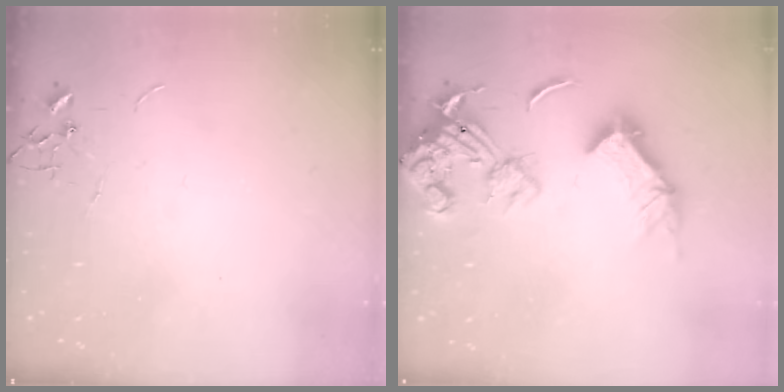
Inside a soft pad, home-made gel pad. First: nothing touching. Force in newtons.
{"total": 18.2, "press": 18.1, "slide": 2.1}